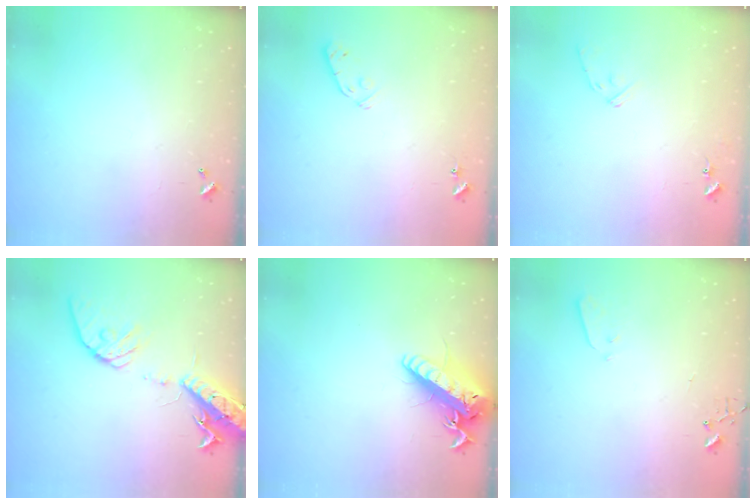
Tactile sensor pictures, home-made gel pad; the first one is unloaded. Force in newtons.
{"total": 5.3, "press": 5.3, "slide": 0.7}
{"total": 8.2, "press": 8.2, "slide": 0.3}
{"total": 17.5, "press": 17.1, "slide": 3.5}
{"total": 20.4, "press": 19.9, "slide": 4.5}
{"total": 2.2, "press": 2.1, "slide": 0.3}